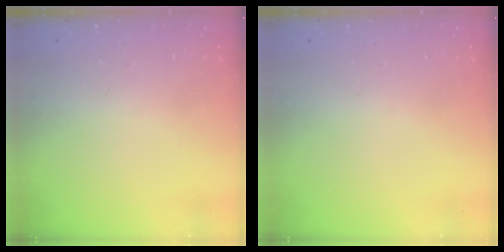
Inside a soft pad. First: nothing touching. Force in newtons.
{"total": 0.0}